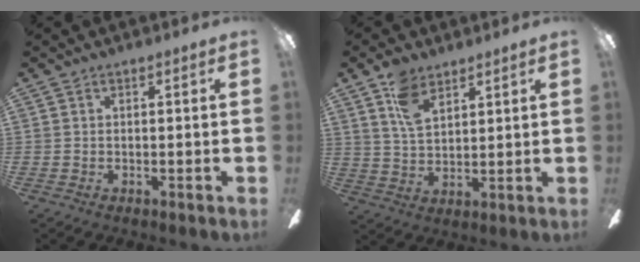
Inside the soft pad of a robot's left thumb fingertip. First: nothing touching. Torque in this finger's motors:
{"motor_torque": [-0.04, 0.13, 0.02, -0.11, 0.03]}